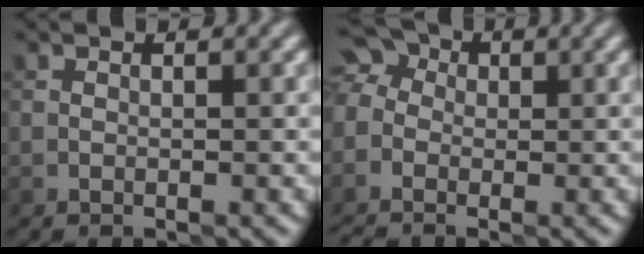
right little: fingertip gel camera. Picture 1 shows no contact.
{"total": 6.4, "force": [-1.7, 5.2, 3.3], "torque": [-0.075, 0.013, -0.045]}